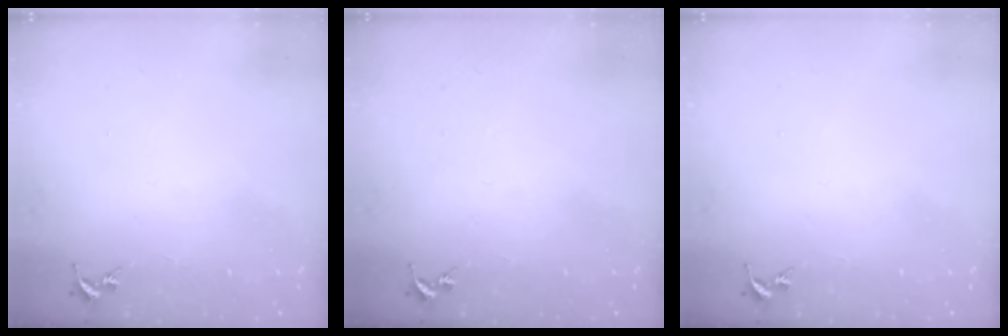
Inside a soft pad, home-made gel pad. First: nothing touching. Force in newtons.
{"total": 0.0}
{"total": 0.0}